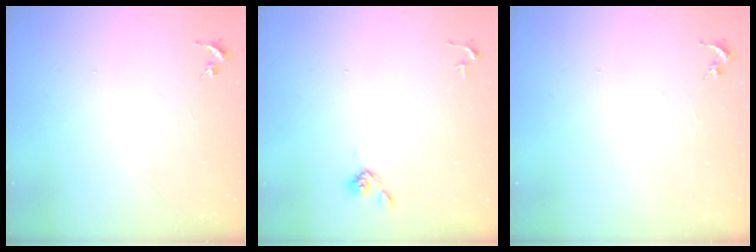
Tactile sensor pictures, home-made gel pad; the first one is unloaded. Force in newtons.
{"total": 4.8, "press": 4.8, "slide": 0.6}
{"total": 0.0}